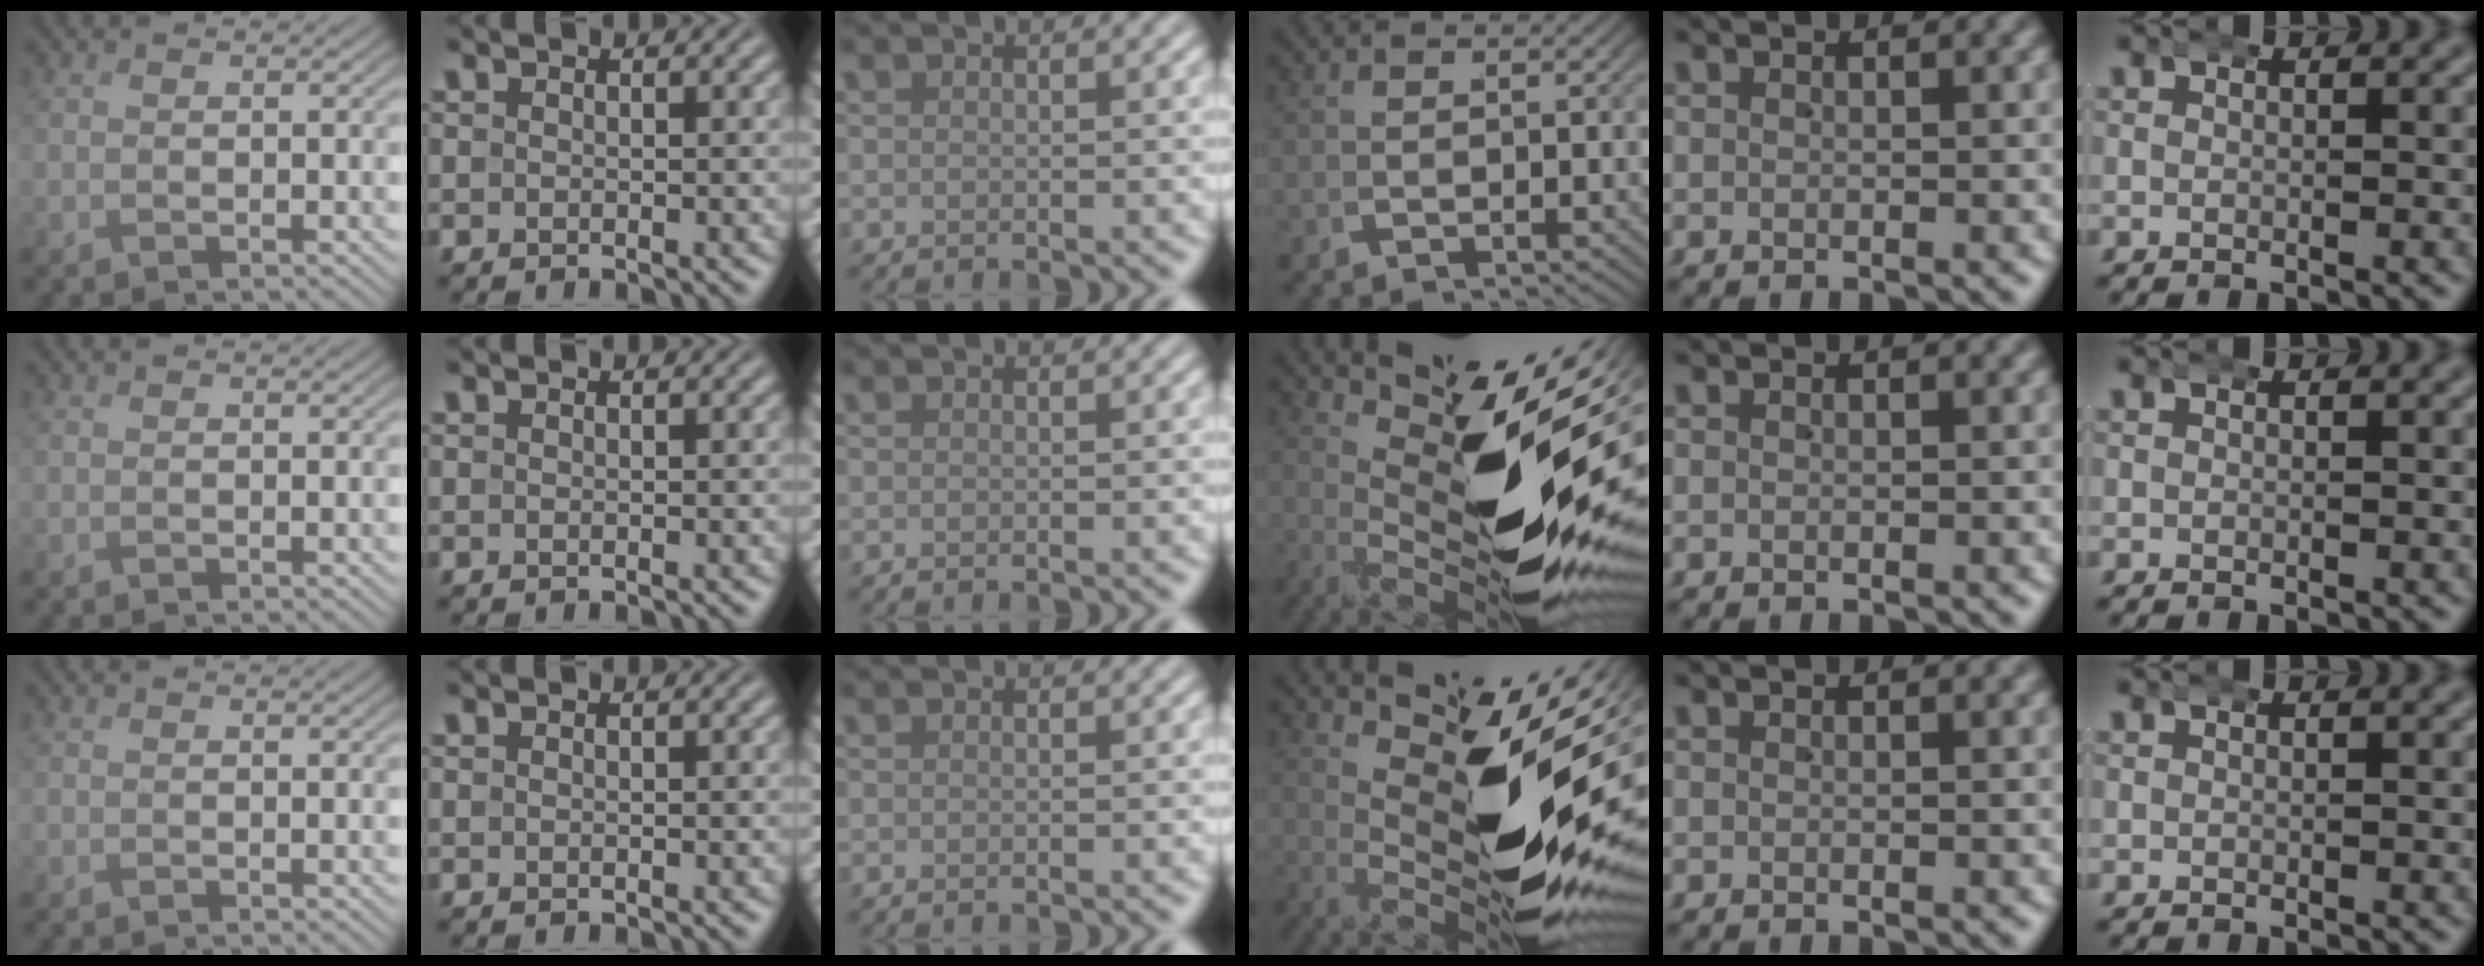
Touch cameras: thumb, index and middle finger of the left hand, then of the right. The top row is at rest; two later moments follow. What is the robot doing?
{"motion": "wrap", "object": "arm wrap"}